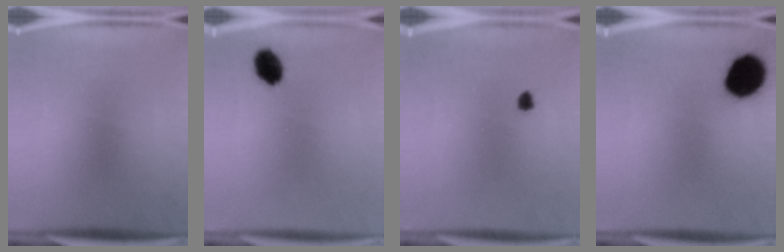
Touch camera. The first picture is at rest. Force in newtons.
{"total": 4.1}
{"total": 1.1}
{"total": 13.2}